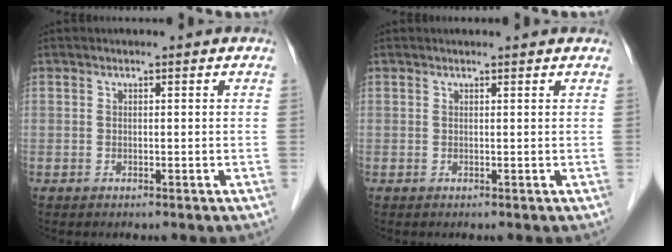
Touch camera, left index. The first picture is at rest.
{"total": 2.0, "force": [1.9, 0.2, 0.5], "torque": [-0.011, 0.013, 0.020]}